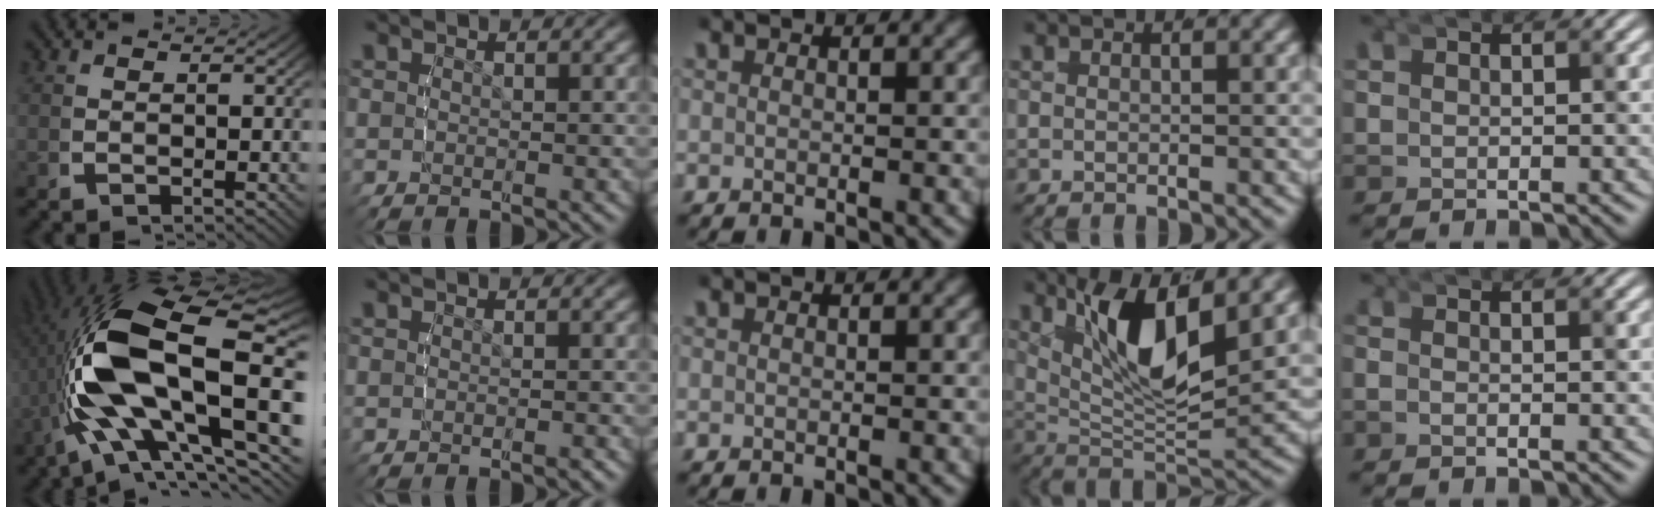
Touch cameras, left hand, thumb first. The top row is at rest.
{"thumb": {"total": 18.9, "force": [0.3, 9.3, 16.4], "torque": [-0.339, -0.031, 0.029]}, "ring": {"total": 8.3, "force": [2.7, 3.4, 7.1], "torque": [-0.130, -0.005, 0.045]}, "little": {"total": 1.1, "force": [-0.8, -0.7, -0.2], "torque": [0.008, 0.000, -0.018]}}